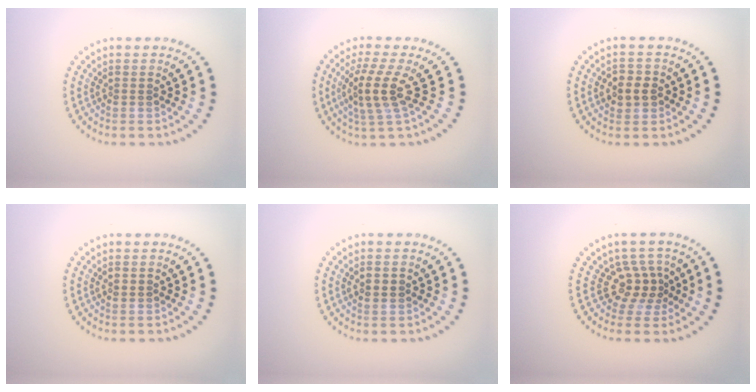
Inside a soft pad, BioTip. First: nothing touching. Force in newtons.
{"total": 3.6, "press": 3.0, "slide": 2.0}
{"total": 2.6, "press": 2.5, "slide": 0.5}
{"total": 0.7, "press": 0.7, "slide": 0.1}
{"total": 1.8, "press": 1.8, "slide": 0.0}
{"total": 2.9, "press": 2.1, "slide": 2.0}